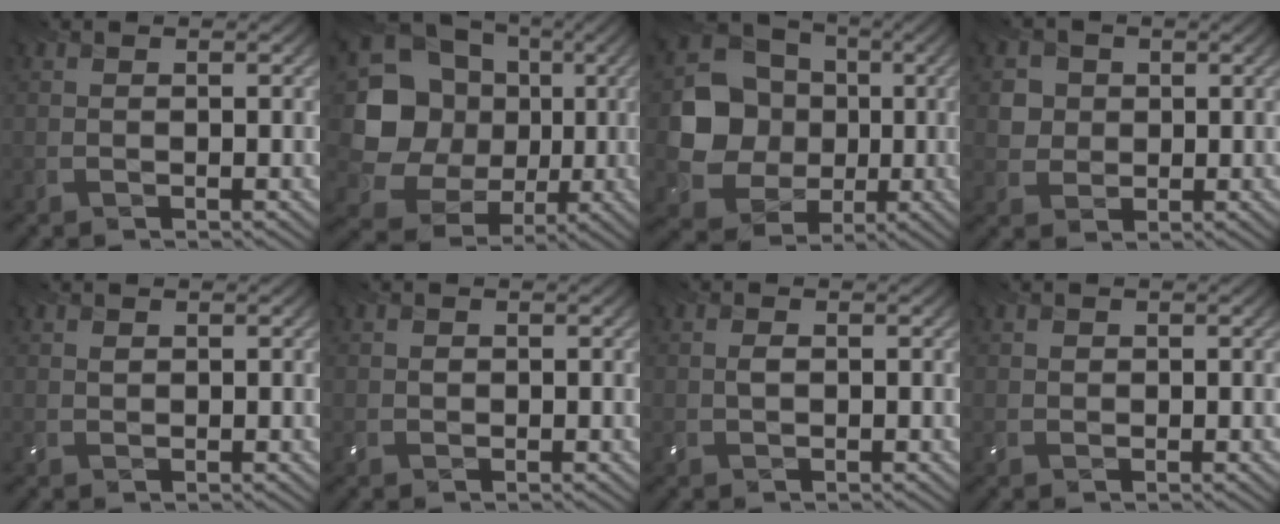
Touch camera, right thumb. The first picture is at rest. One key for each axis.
{"total": 17.4, "fx": 1.5, "fy": 15.7, "fz": 7.3, "tx": -0.212, "ty": 0.001, "tz": 0.020}
{"total": 11.1, "fx": -0.2, "fy": 9.9, "fz": 5.1, "tx": -0.129, "ty": -0.013, "tz": -0.013}
{"total": 3.7, "fx": 0.8, "fy": 3.4, "fz": 1.1, "tx": -0.044, "ty": -0.006, "tz": 0.016}
{"total": 0.7, "fx": 0.4, "fy": 0.5, "fz": 0.4, "tx": -0.012, "ty": -0.001, "tz": 0.010}
{"total": 0.8, "fx": 0.0, "fy": 0.7, "fz": 0.3, "tx": -0.009, "ty": -0.003, "tz": 0.000}
{"total": 1.1, "fx": 0.0, "fy": 0.7, "fz": 0.9, "tx": -0.022, "ty": 0.002, "tz": 0.000}
{"total": 0.8, "fx": 0.2, "fy": 0.7, "fz": 0.3, "tx": -0.009, "ty": -0.002, "tz": 0.005}